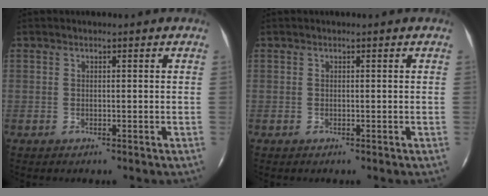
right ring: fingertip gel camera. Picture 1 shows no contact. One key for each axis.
{"total": 0.0}